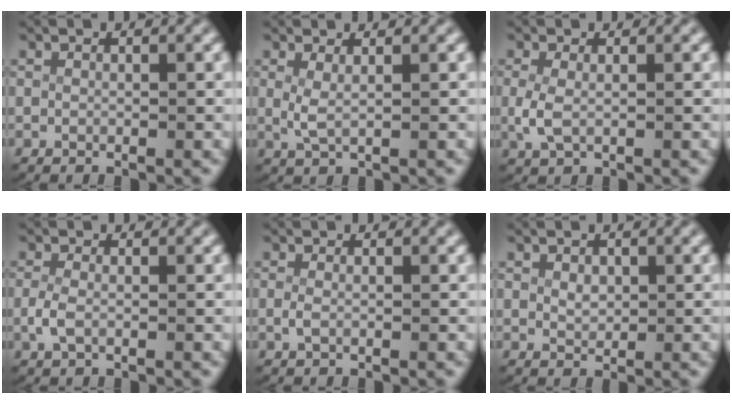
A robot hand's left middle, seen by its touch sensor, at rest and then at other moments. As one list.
[{"total": 1.6, "force": [0.4, 0.5, 1.4], "torque": [-0.045, -0.016, 0.018]}, {"total": 2.0, "force": [-0.1, 1.1, 1.7], "torque": [-0.058, -0.012, 0.008]}, {"total": 1.6, "force": [-0.4, 0.7, 1.4], "torque": [-0.046, -0.011, -0.002]}, {"total": 0.7, "force": [-0.3, 0.0, 0.7], "torque": [-0.027, -0.013, 0.002]}, {"total": 1.0, "force": [0.3, 0.6, 0.7], "torque": [-0.019, -0.013, 0.018]}]